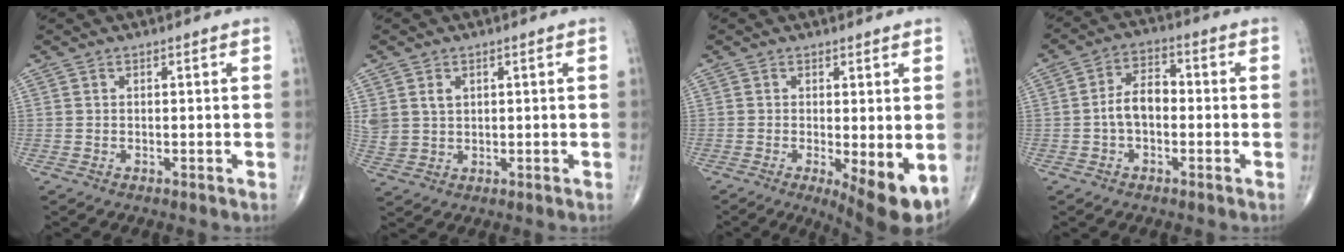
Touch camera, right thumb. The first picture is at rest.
{"total": 4.6, "force": [1.6, 3.5, 2.6], "torque": [-0.048, -0.002, 0.042]}
{"total": 8.4, "force": [-2.0, 2.3, 7.8], "torque": [-0.106, -0.023, -0.026]}
{"total": 6.5, "force": [-0.9, 4.0, 5.1], "torque": [-0.082, 0.027, -0.026]}